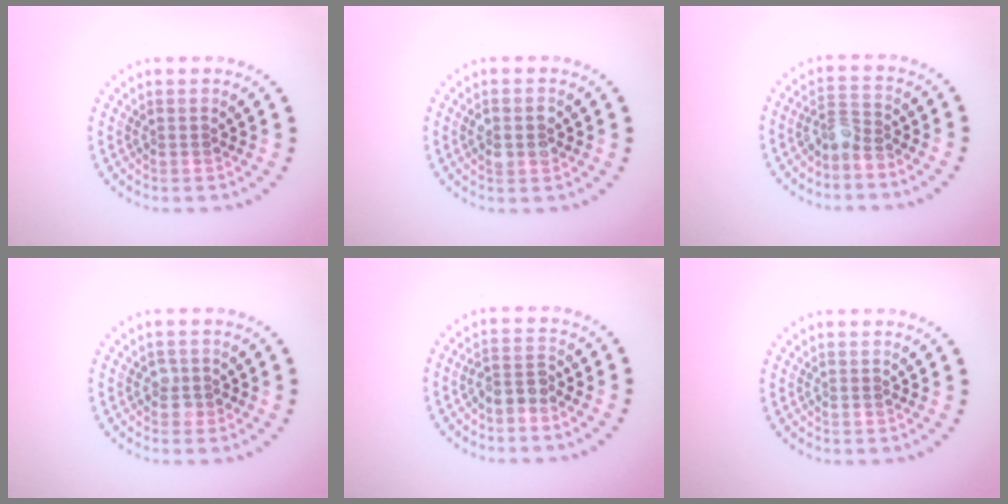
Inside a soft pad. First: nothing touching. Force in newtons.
{"total": 2.3, "press": 2.3, "slide": 0.2}
{"total": 2.1, "press": 1.6, "slide": 1.4}
{"total": 1.2, "press": 1.1, "slide": 0.4}
{"total": 2.1, "press": 1.7, "slide": 1.1}
{"total": 0.0}